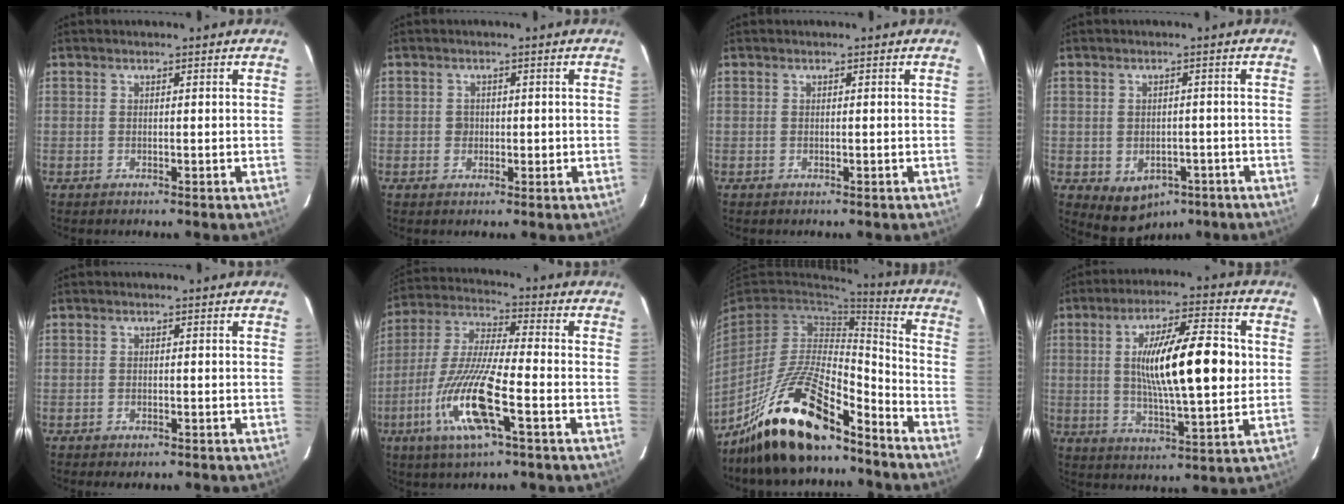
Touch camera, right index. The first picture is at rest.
{"total": 1.7, "force": [0.0, 1.5, 0.8], "torque": [-0.013, 0.002, 0.002]}
{"total": 0.0}
{"total": 6.1, "force": [-2.9, 4.5, 2.8], "torque": [-0.043, 0.005, -0.027]}
{"total": 2.3, "force": [-1.8, 1.0, 1.0], "torque": [-0.013, -0.002, -0.020]}
{"total": 14.6, "force": [-5.6, 1.4, 13.4], "torque": [-0.280, -0.014, -0.108]}
{"total": 19.4, "force": [-14.5, 4.9, 12.0], "torque": [-0.237, -0.001, -0.261]}
{"total": 16.1, "force": [1.6, 2.8, 15.8], "torque": [-0.267, 0.010, 0.026]}